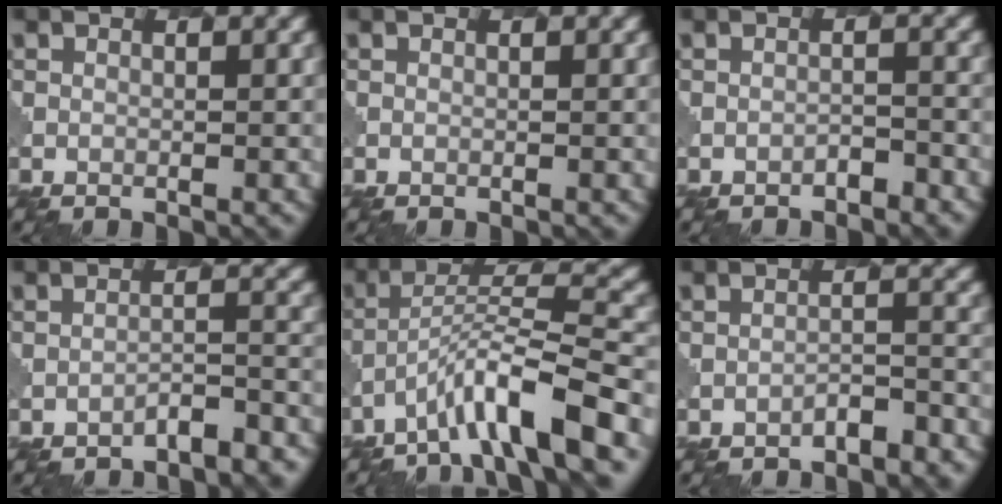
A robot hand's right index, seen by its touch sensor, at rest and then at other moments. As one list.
[{"total": 0.0}, {"total": 0.9, "force": [-0.9, 0.3, 0.0], "torque": [0.001, 0.002, -0.014]}, {"total": 3.5, "force": [-3.1, 0.7, 1.4], "torque": [-0.021, 0.004, -0.042]}, {"total": 7.6, "force": [-5.0, 1.1, 5.7], "torque": [-0.097, 0.013, -0.090]}, {"total": 2.3, "force": [-2.0, 0.6, 0.9], "torque": [-0.012, 0.006, -0.031]}]